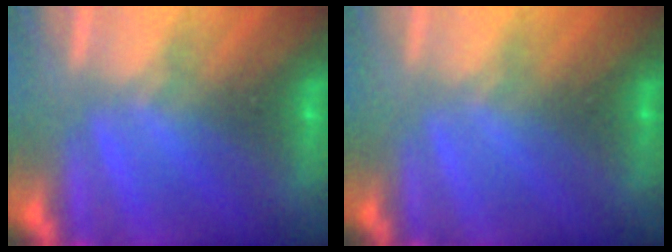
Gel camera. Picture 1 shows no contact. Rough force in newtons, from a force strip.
{"total": 2.4}